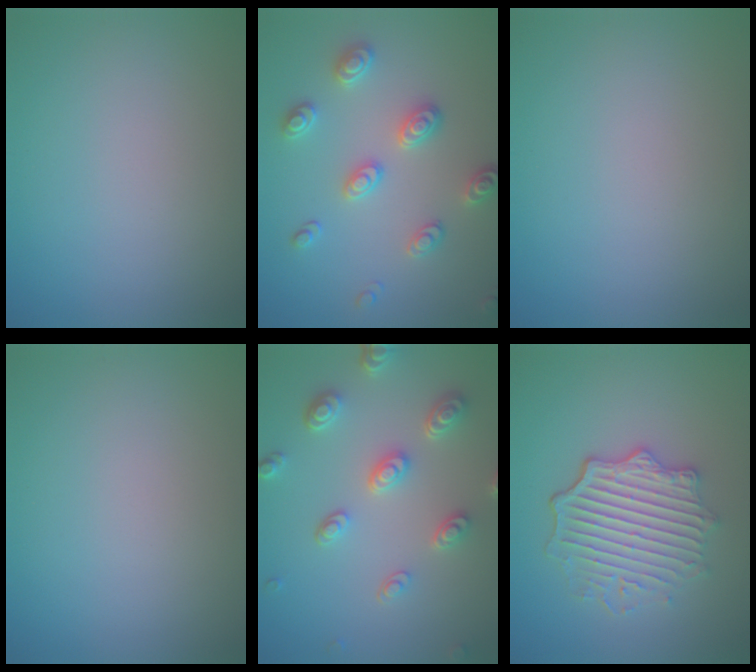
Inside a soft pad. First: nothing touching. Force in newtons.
{"total": 3.0, "press": 2.9, "slide": 0.6}
{"total": 0.0}
{"total": 0.0}
{"total": 4.4, "press": 3.6, "slide": 2.6}
{"total": 5.4, "press": 4.3, "slide": 3.3}